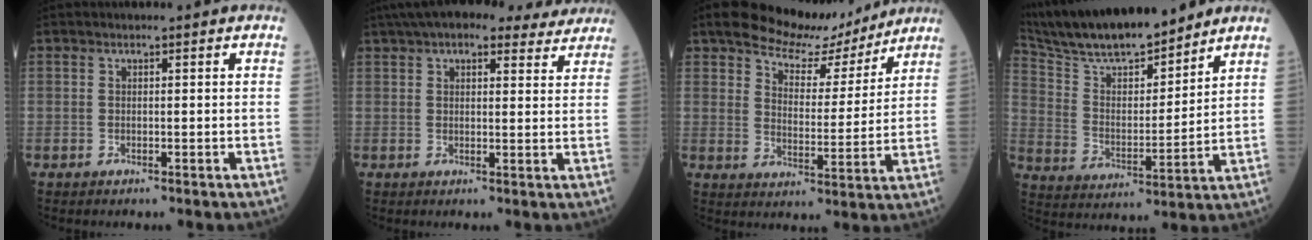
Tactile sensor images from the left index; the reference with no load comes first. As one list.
[{"total": 15.6, "force": [13.1, 4.9, 7.0], "torque": [-0.107, 0.047, 0.171]}, {"total": 10.6, "force": [9.4, 3.6, 3.3], "torque": [-0.057, 0.003, 0.140]}, {"total": 17.7, "force": [15.7, 2.7, 7.8], "torque": [-0.147, 0.007, 0.278]}]